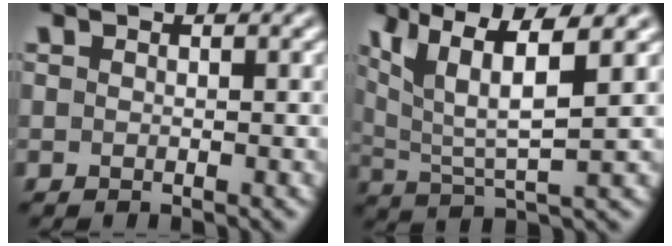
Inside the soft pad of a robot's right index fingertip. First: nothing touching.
{"total": 7.6, "force": [2.9, 3.5, 6.1], "torque": [-0.114, -0.010, 0.059]}